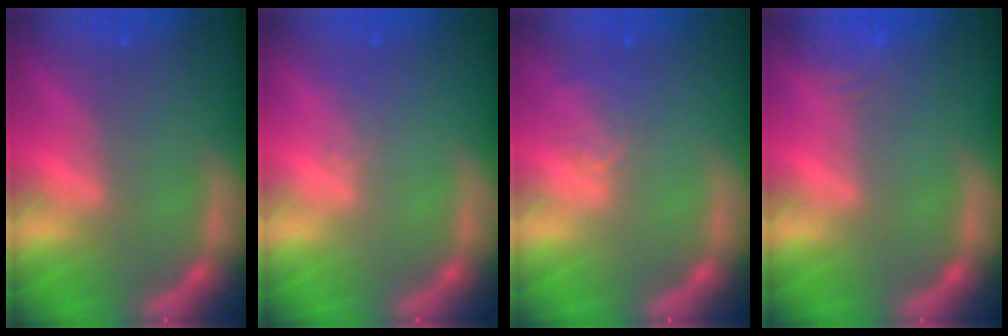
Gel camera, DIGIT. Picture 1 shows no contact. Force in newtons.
{"total": 1.0}
{"total": 2.5}
{"total": 3.0}